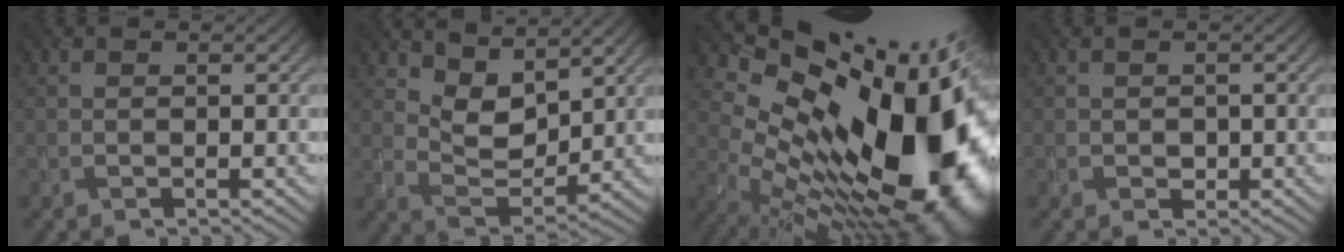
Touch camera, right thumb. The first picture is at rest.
{"total": 6.4, "force": [4.5, 2.9, 3.4], "torque": [-0.077, -0.011, 0.083]}
{"total": 20.2, "force": [3.1, 10.7, 16.9], "torque": [-0.245, -0.029, 0.079]}
{"total": 1.0, "force": [-0.3, 0.9, 0.3], "torque": [-0.007, -0.005, -0.001]}